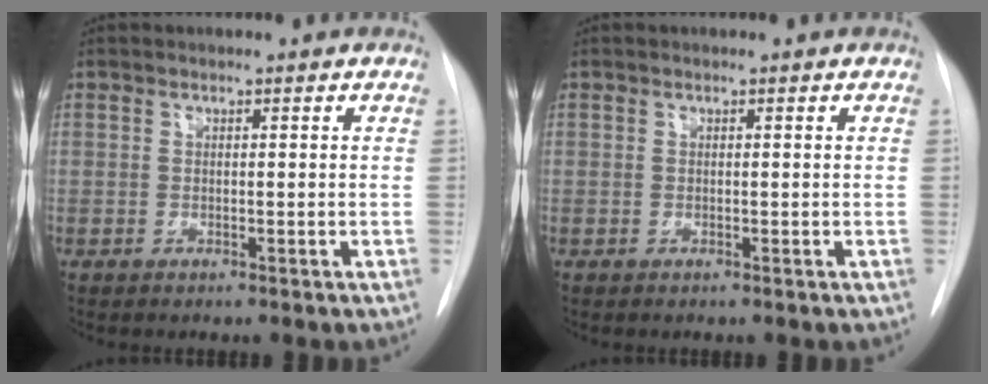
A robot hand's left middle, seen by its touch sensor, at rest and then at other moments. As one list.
[{"total": 0.0}]